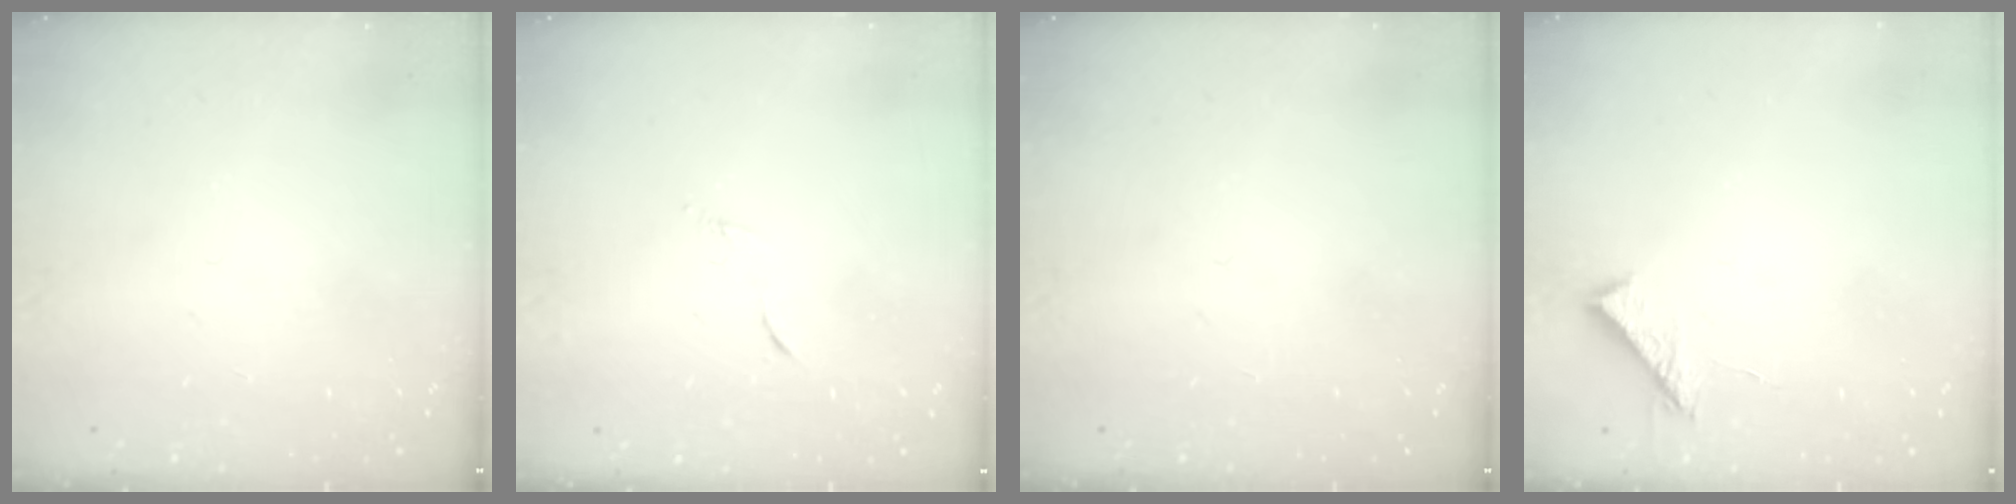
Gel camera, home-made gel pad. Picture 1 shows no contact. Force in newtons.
{"total": 5.4, "press": 5.3, "slide": 0.7}
{"total": 0.0}
{"total": 6.0, "press": 6.0, "slide": 0.5}